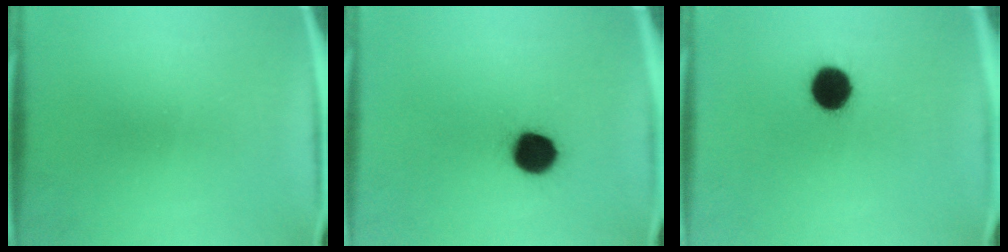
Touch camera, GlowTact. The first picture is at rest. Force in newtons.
{"total": 10.4}
{"total": 9.9}